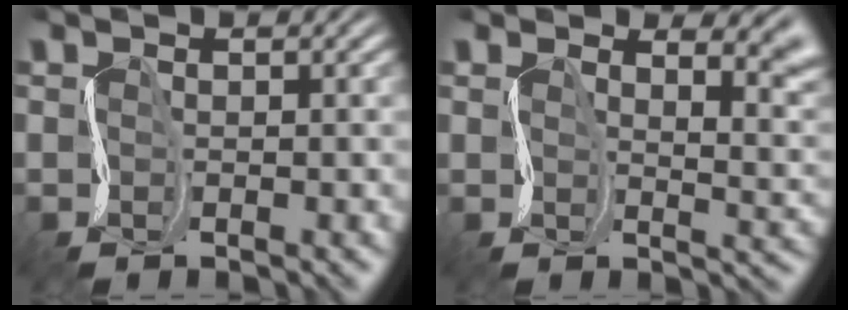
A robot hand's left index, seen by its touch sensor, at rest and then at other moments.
{"total": 5.9, "force": [3.7, 3.0, 3.5], "torque": [-0.020, 0.006, 0.053]}